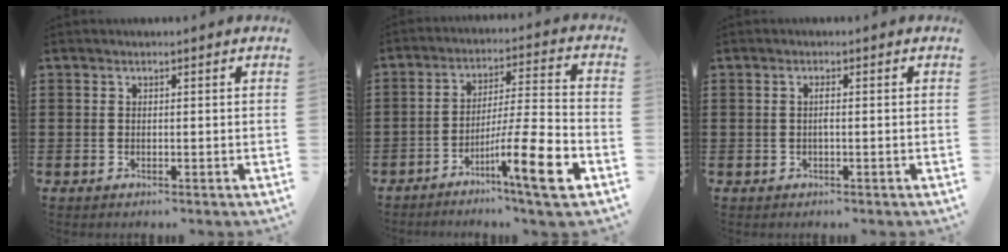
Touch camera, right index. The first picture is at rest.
{"total": 12.2, "force": [-6.3, 1.0, 10.5], "torque": [-0.168, 0.002, -0.114]}
{"total": 1.1, "force": [-0.2, 0.1, 1.1], "torque": [-0.023, -0.002, -0.004]}